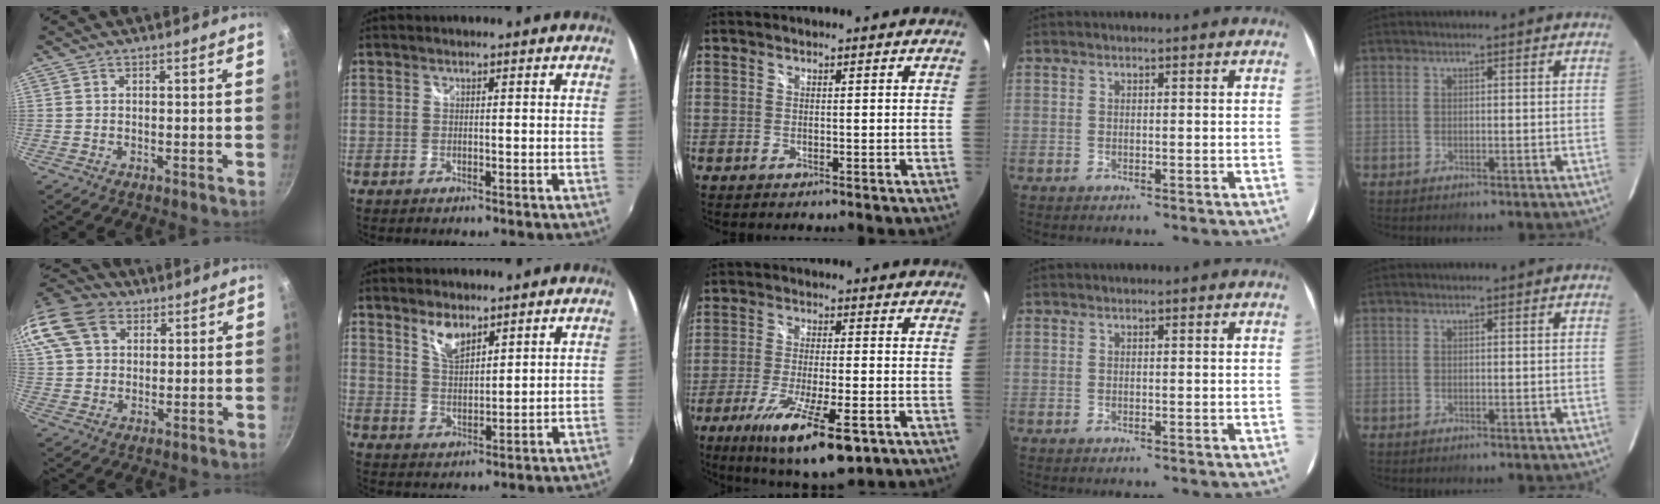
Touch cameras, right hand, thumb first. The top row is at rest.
{"thumb": {"total": 19.4, "force": [8.5, 14.1, 10.4], "torque": [-0.237, 0.032, 0.153]}, "index": {"total": 5.2, "force": [3.8, 2.0, 3.0], "torque": [-0.051, -0.002, 0.072]}, "middle": {"total": 15.2, "force": [-8.5, 3.4, 12.2], "torque": [-0.229, -0.051, -0.139]}}